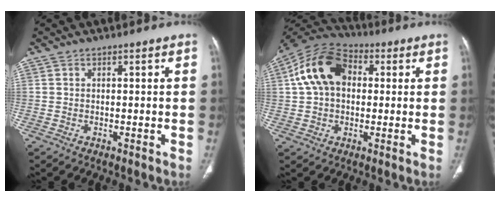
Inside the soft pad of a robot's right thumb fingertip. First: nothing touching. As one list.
[{"total": 13.8, "force": [2.4, 9.6, 9.6], "torque": [-0.166, 0.028, 0.030]}]